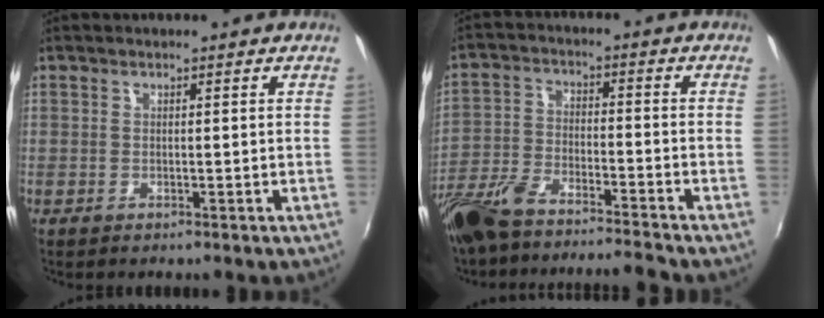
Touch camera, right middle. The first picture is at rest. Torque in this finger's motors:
{"motor_torque": [1.04, -1.09, 0.25, 0.21]}